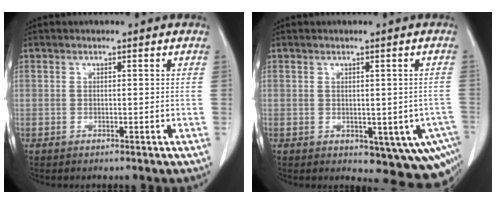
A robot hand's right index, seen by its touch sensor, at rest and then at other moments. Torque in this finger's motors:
{"motor_torque": [0.68, -0.55, 0.26, 0.01]}